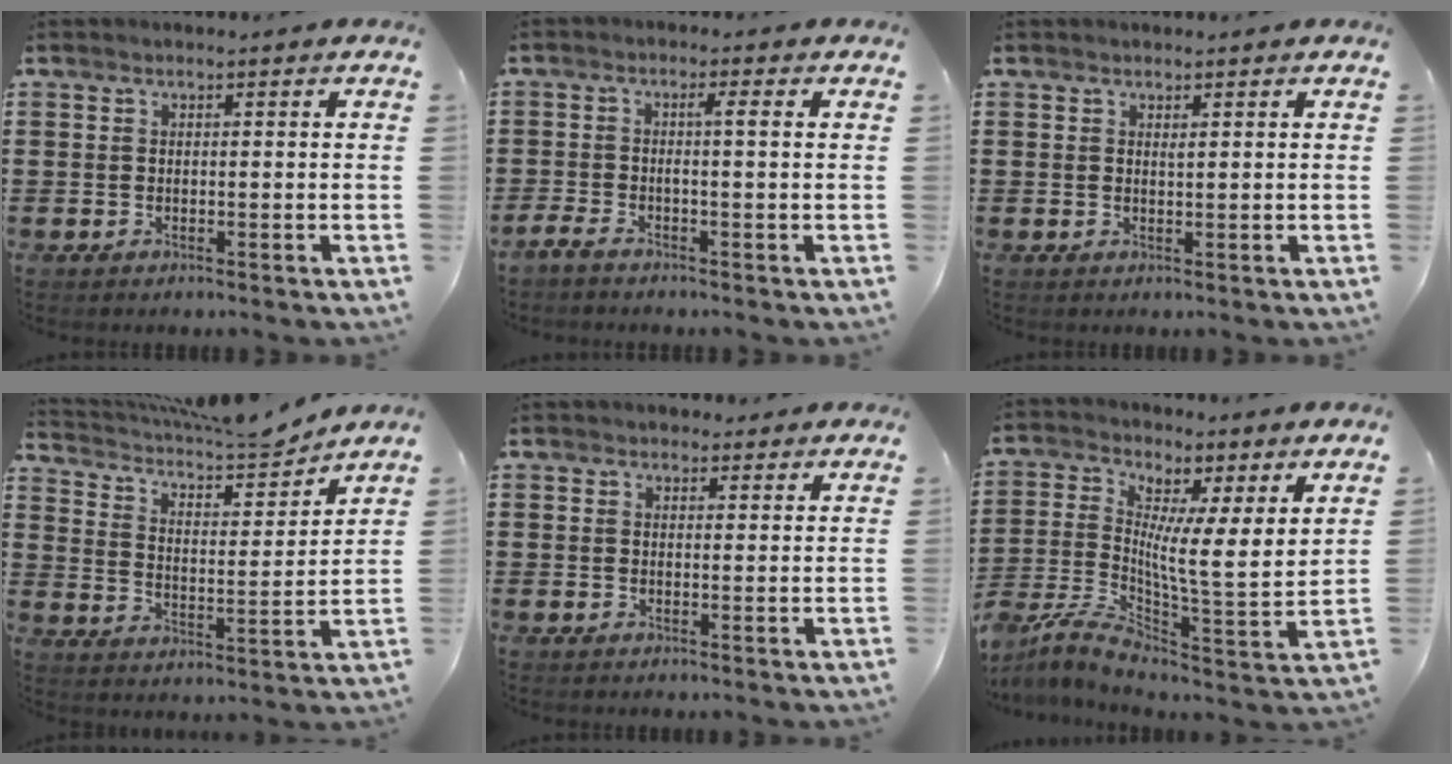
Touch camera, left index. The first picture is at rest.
{"total": 2.5, "force": [-0.5, -0.4, 2.4], "torque": [-0.053, -0.003, -0.017]}
{"total": 0.7, "force": [0.6, 0.1, 0.5], "torque": [-0.011, -0.001, 0.011]}
{"total": 7.1, "force": [6.4, 1.2, 2.8], "torque": [-0.067, -0.049, 0.104]}
{"total": 2.1, "force": [1.9, 0.8, 0.2], "torque": [0.000, 0.001, 0.034]}
{"total": 6.5, "force": [2.5, 1.8, 5.7], "torque": [-0.124, -0.029, 0.041]}